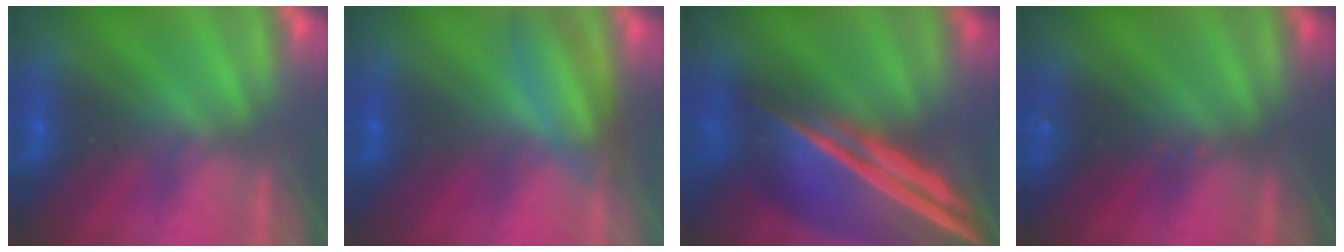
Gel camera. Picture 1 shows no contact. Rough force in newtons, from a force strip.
{"total": 4.7}
{"total": 7.5}
{"total": 2.4}